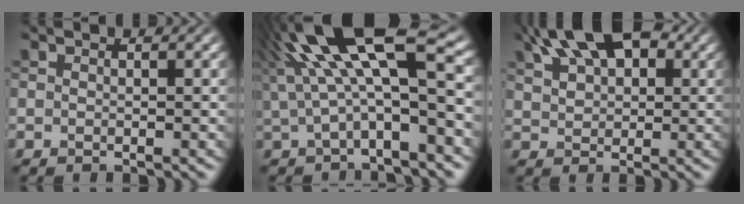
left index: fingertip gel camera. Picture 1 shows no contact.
{"total": 12.3, "force": [3.7, 3.5, 11.1], "torque": [-0.192, 0.019, 0.062]}
{"total": 9.1, "force": [4.7, 4.9, 6.0], "torque": [-0.111, 0.040, 0.064]}